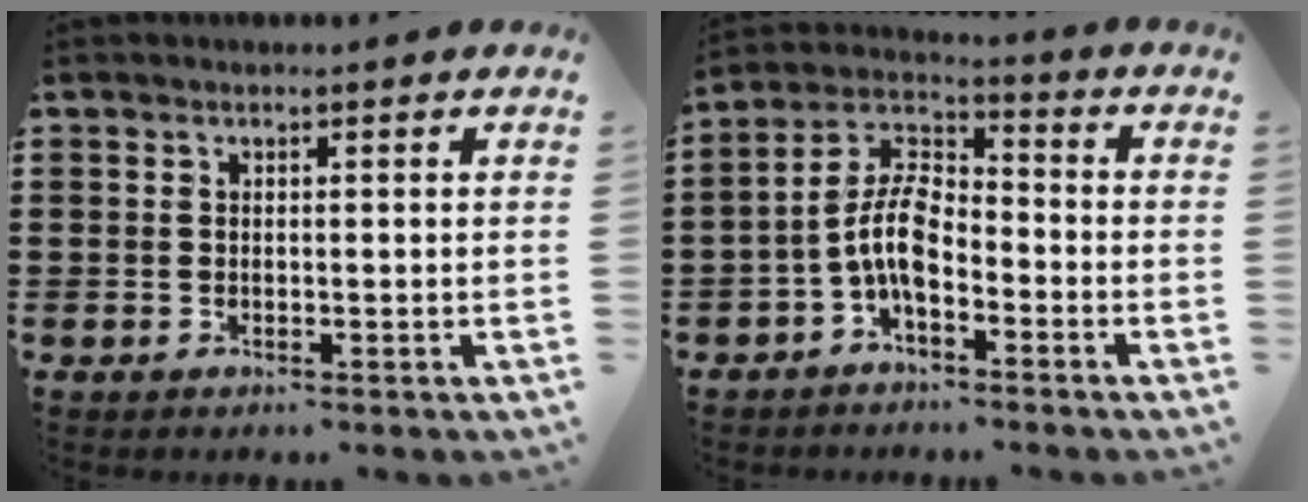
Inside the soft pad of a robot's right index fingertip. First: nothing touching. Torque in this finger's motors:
{"motor_torque": [2.14, 0.00, 1.05, 0.21]}